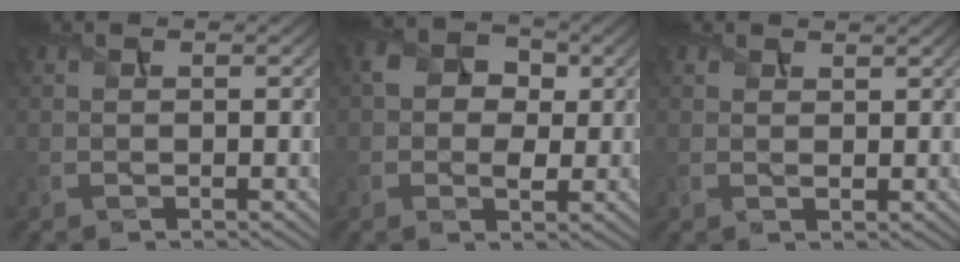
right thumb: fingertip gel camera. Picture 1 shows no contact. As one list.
[{"total": 4.7, "force": [0.3, 3.5, 3.2], "torque": [-0.051, 0.001, -0.002]}, {"total": 1.2, "force": [1.0, 0.5, 0.4], "torque": [-0.014, -0.002, 0.020]}]